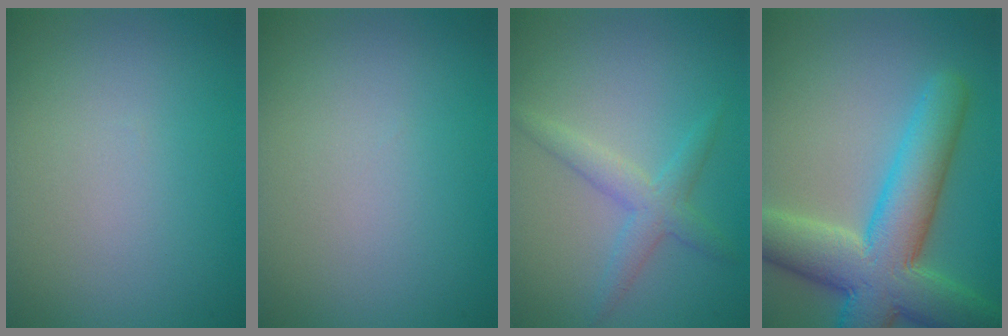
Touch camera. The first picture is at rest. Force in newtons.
{"total": 0.0}
{"total": 2.5, "press": 2.5, "slide": 0.1}
{"total": 10.1, "press": 10.0, "slide": 0.7}